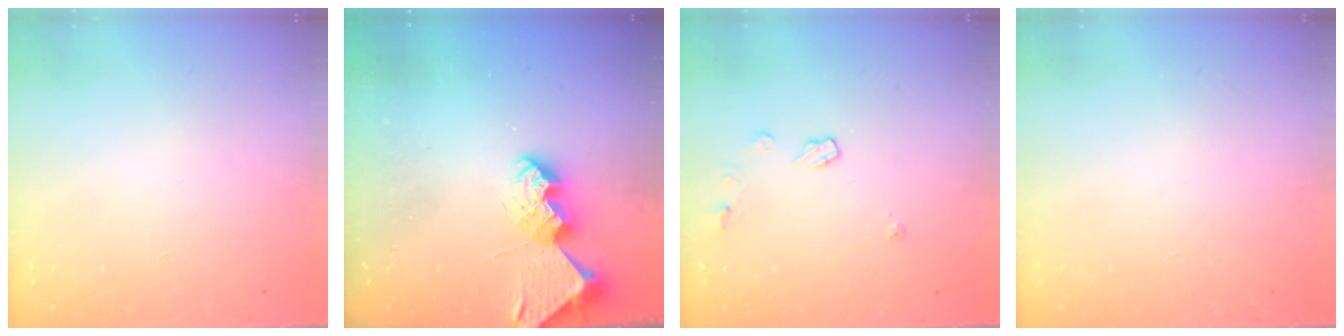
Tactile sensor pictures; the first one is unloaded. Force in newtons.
{"total": 8.6, "press": 8.6, "slide": 0.7}
{"total": 5.0, "press": 5.0, "slide": 0.4}
{"total": 0.0}